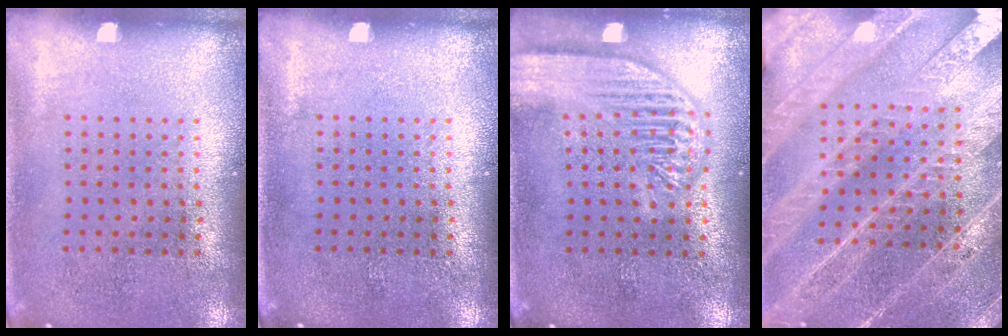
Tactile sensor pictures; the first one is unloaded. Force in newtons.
{"total": 0.0}
{"total": 3.4, "press": 3.3, "slide": 0.3}
{"total": 4.2, "press": 3.8, "slide": 1.8}